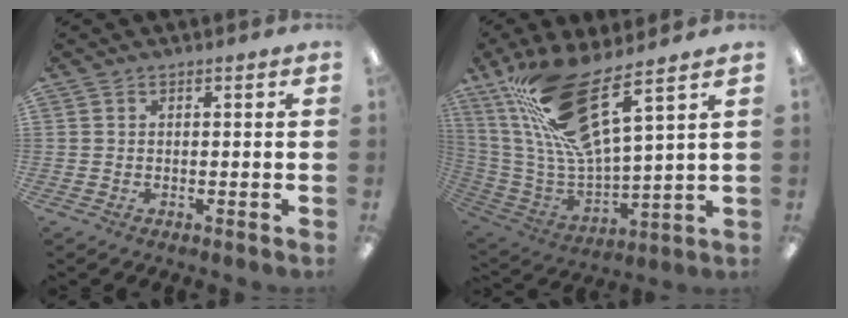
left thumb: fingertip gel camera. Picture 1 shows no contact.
{"total": 20.8, "force": [13.3, 5.5, 15.0], "torque": [-0.300, -0.069, 0.227]}